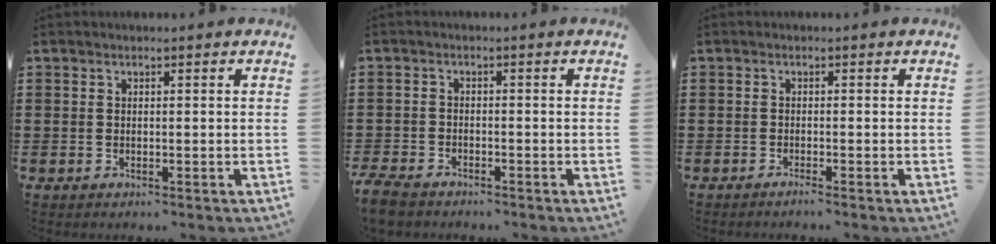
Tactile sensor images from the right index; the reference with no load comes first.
{"total": 2.4, "force": [-2.3, 0.7, 0.4], "torque": [-0.025, -0.002, -0.052]}
{"total": 0.9, "force": [-0.7, -0.3, 0.5], "torque": [-0.010, -0.006, -0.013]}